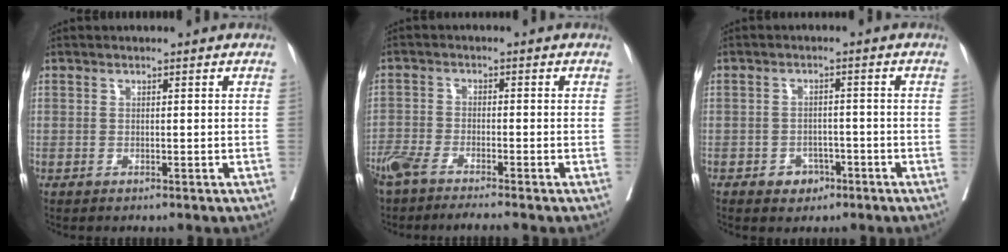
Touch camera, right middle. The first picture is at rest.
{"total": 6.9, "force": [-5.9, 0.4, 3.6], "torque": [-0.061, -0.011, -0.105]}
{"total": 3.1, "force": [-1.7, 2.3, 1.2], "torque": [-0.007, 0.009, -0.021]}